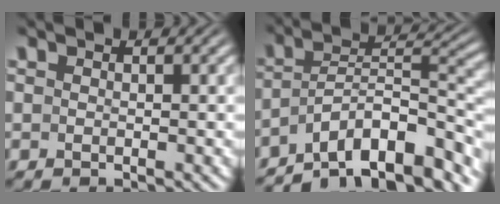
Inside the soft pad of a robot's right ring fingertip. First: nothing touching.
{"total": 13.2, "force": [-8.6, 6.8, 7.3], "torque": [-0.123, -0.042, -0.121]}